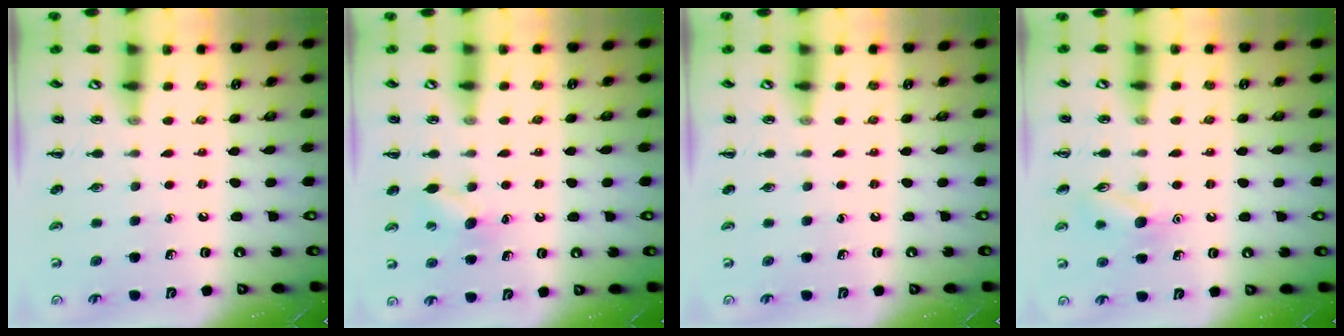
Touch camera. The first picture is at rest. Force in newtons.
{"total": 6.5, "press": 6.3, "slide": 1.6}
{"total": 0.0}
{"total": 8.5, "press": 8.4, "slide": 1.4}